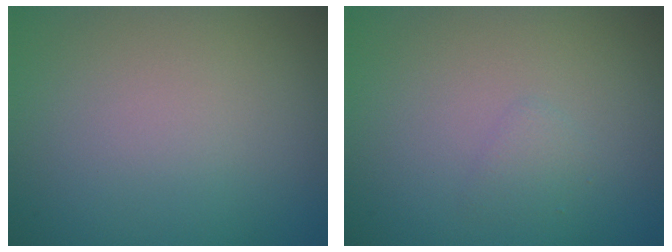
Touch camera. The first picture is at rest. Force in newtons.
{"total": 0.8, "press": 0.8, "slide": 0.1}